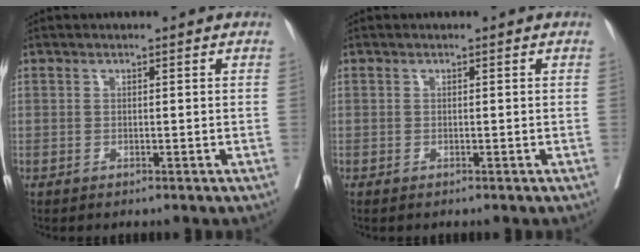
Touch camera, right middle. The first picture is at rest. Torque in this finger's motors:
{"motor_torque": [0.38, -0.81, -0.16, -0.04]}